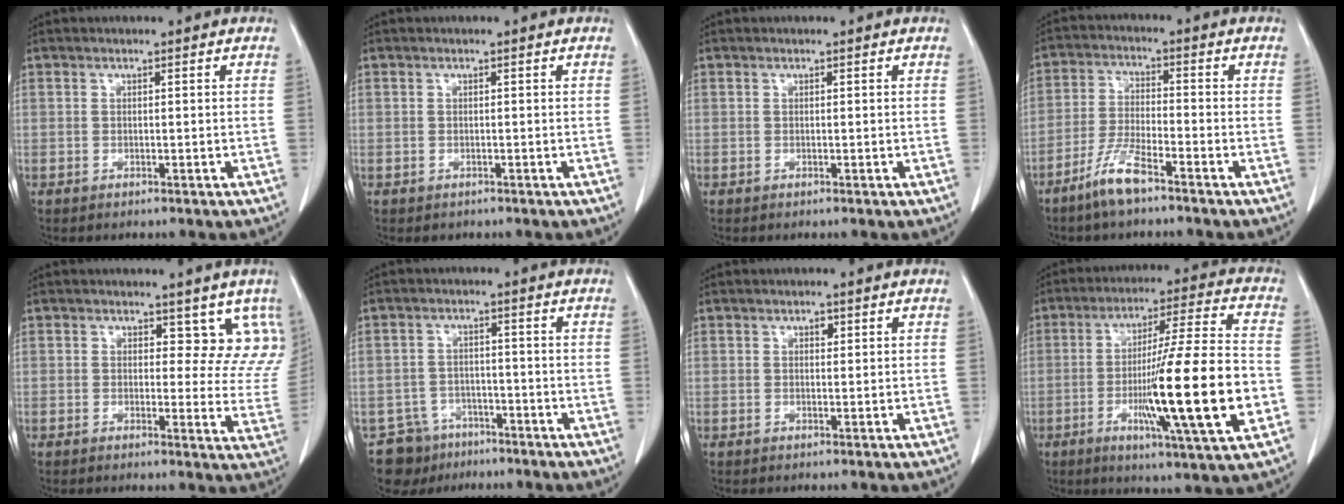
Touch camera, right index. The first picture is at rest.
{"total": 0.7, "force": [-0.3, 0.6, 0.0], "torque": [-0.004, 0.004, -0.003]}
{"total": 0.0}
{"total": 6.5, "force": [-4.7, 0.7, 4.4], "torque": [-0.101, -0.009, -0.095]}
{"total": 8.3, "force": [6.2, 4.7, 3.1], "torque": [0.004, -0.016, 0.049]}
{"total": 6.2, "force": [-4.4, 4.3, -0.3], "torque": [0.009, 0.013, -0.070]}
{"total": 0.9, "force": [0.4, 0.6, 0.6], "torque": [-0.007, -0.001, 0.006]}
{"total": 19.3, "force": [-4.5, 0.0, 18.8], "torque": [-0.301, -0.011, -0.071]}